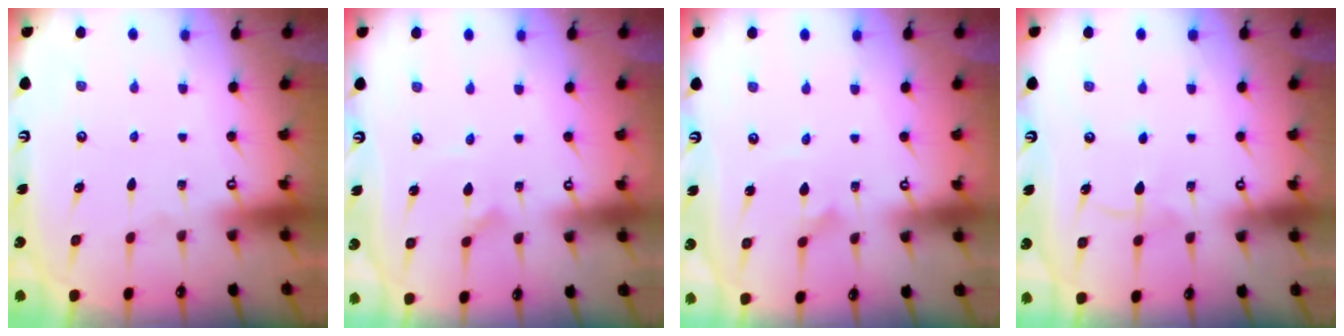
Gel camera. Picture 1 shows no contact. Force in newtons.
{"total": 2.2, "press": 2.2, "slide": 0.2}
{"total": 2.3, "press": 2.3, "slide": 0.1}
{"total": 6.1, "press": 6.1, "slide": 0.3}